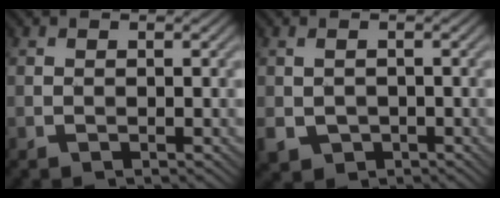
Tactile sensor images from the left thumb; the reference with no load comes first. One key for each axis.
{"total": 2.9, "fx": -0.9, "fy": 2.3, "fz": 1.7, "tx": -0.051, "ty": -0.008, "tz": -0.016}